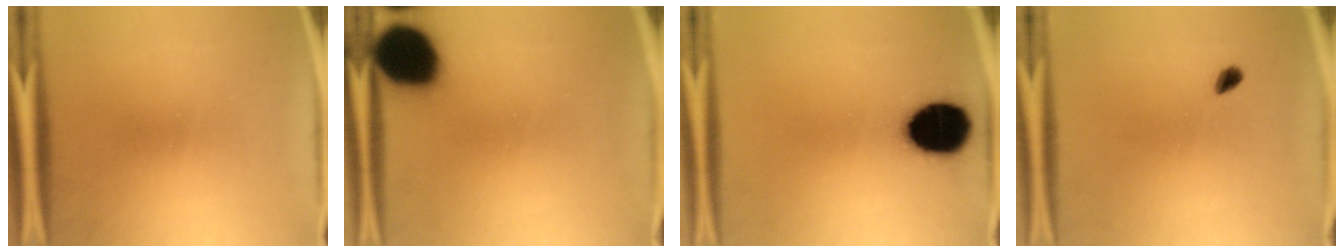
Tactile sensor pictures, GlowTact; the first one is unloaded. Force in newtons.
{"total": 19.0}
{"total": 16.4}
{"total": 1.7}